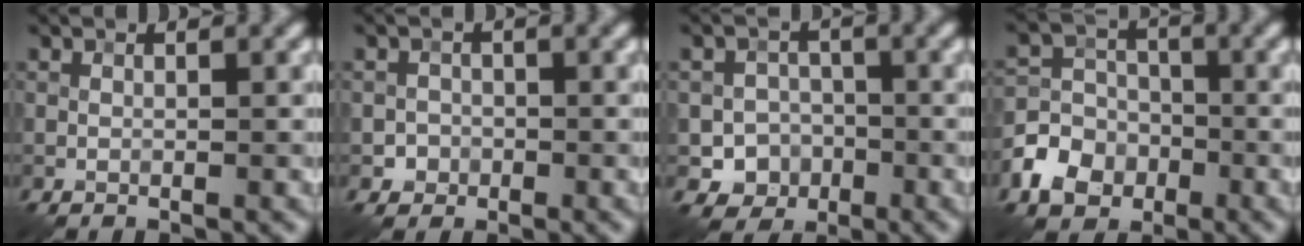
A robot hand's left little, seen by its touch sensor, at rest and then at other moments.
{"total": 1.3, "force": [-0.5, 1.2, 0.0], "torque": [0.012, 0.004, -0.010]}
{"total": 3.8, "force": [-1.7, 3.3, 0.8], "torque": [0.008, 0.005, -0.033]}
{"total": 5.4, "force": [-2.6, 4.3, 2.0], "torque": [-0.031, 0.002, -0.064]}